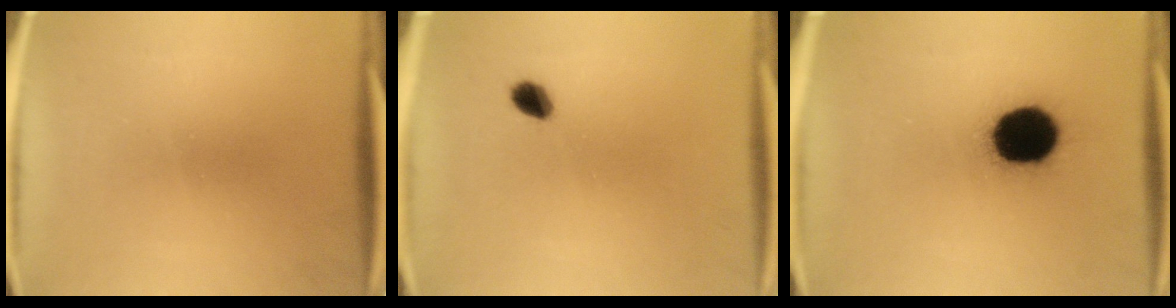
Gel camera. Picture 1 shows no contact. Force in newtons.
{"total": 2.9}
{"total": 18.5}